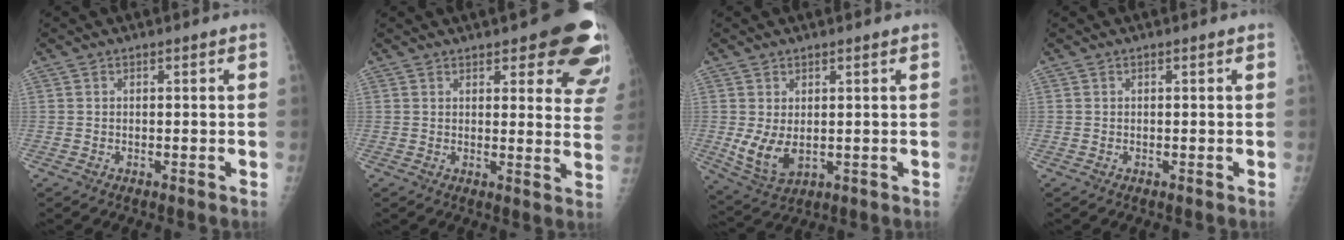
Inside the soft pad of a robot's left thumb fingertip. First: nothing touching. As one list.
[{"total": 14.8, "force": [9.7, 4.9, 10.1], "torque": [-0.076, -0.043, 0.094]}, {"total": 6.6, "force": [0.2, 3.8, 5.4], "torque": [-0.097, -0.014, 0.020]}, {"total": 0.0}]